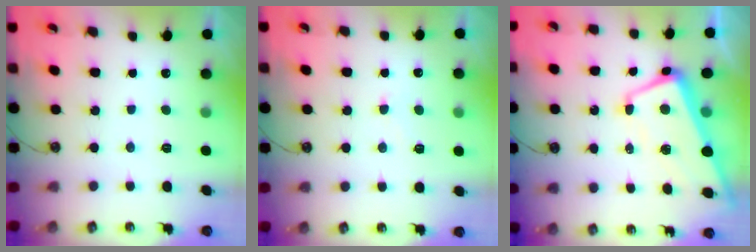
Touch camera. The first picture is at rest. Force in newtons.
{"total": 4.6, "press": 4.6, "slide": 0.5}
{"total": 1.6, "press": 1.2, "slide": 1.1}